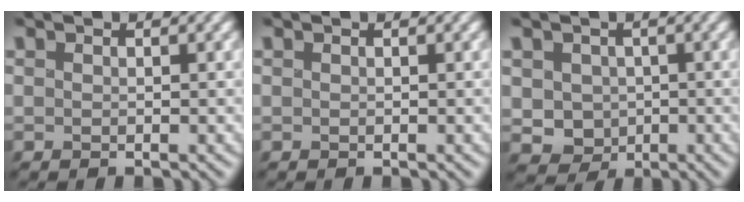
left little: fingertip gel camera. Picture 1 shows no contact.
{"total": 0.0}
{"total": 3.8, "force": [-0.3, 3.5, 1.5], "torque": [-0.044, -0.006, -0.001]}